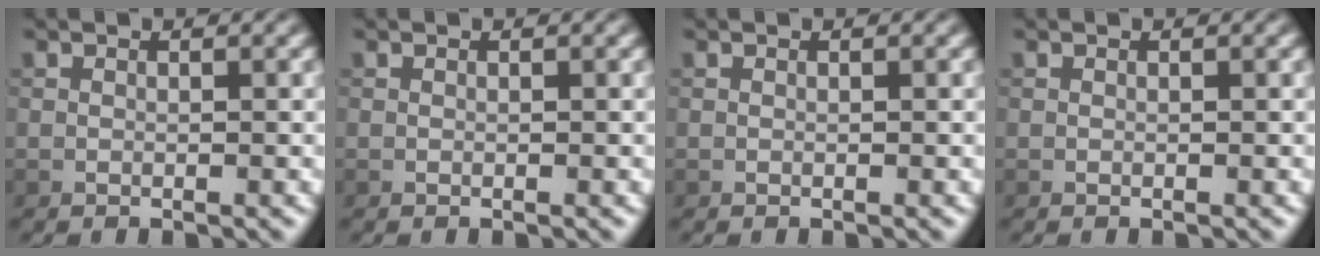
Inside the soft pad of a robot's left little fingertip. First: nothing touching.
{"total": 0.0}
{"total": 0.0}
{"total": 0.0}